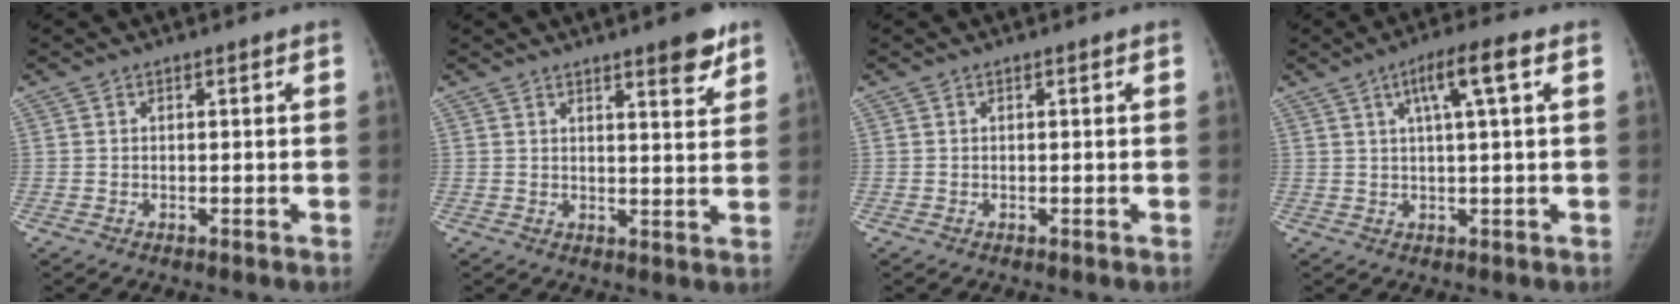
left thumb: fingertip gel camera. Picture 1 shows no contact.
{"total": 6.3, "force": [4.2, 1.3, 4.5], "torque": [-0.047, -0.026, 0.056]}
{"total": 0.0}
{"total": 6.9, "force": [2.5, 0.5, 6.4], "torque": [-0.119, 0.006, 0.042]}